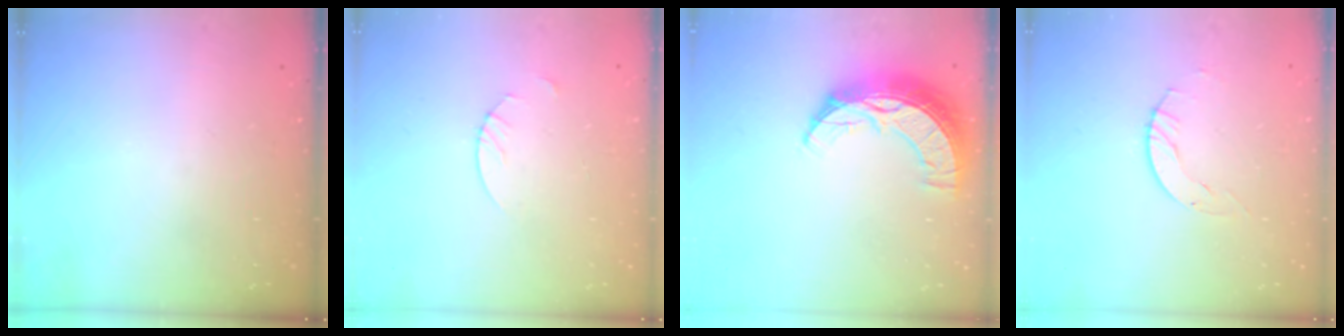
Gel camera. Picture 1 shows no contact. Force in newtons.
{"total": 1.8, "press": 1.8, "slide": 0.2}
{"total": 13.4, "press": 13.3, "slide": 0.9}
{"total": 2.9, "press": 2.9, "slide": 0.4}